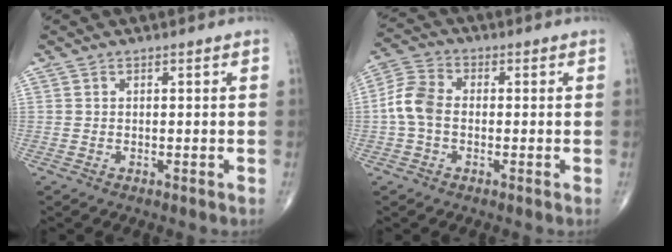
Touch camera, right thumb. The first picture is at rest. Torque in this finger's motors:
{"motor_torque": [-0.17, 0.43, 0.66, -0.05, 0.05]}